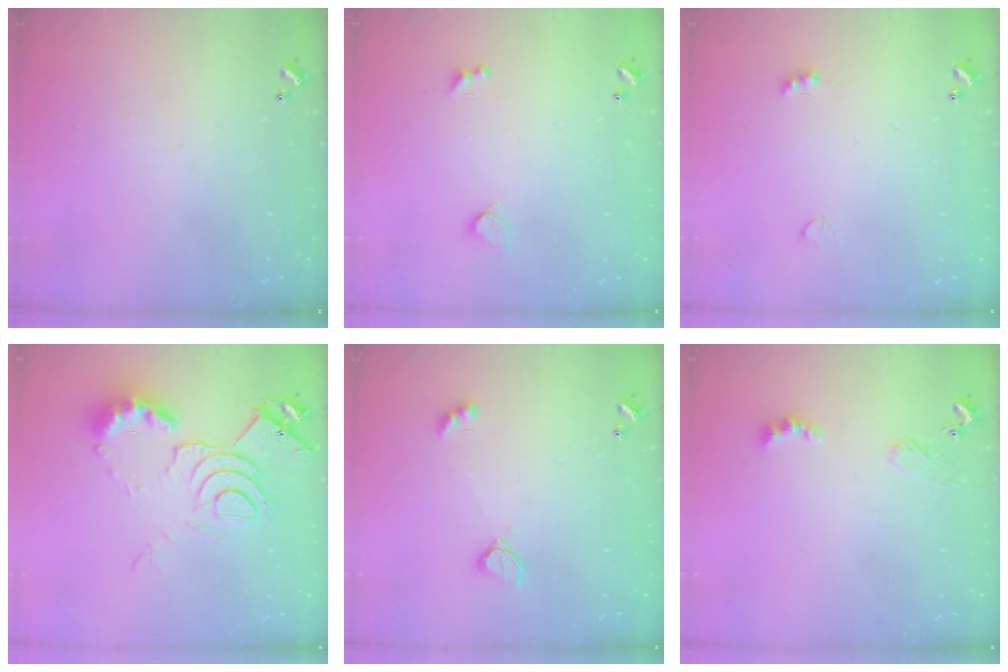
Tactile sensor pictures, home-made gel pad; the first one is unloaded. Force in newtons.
{"total": 2.1, "press": 1.8, "slide": 1.2}
{"total": 3.8, "press": 3.7, "slide": 0.6}
{"total": 12.1, "press": 12.0, "slide": 1.6}
{"total": 2.8, "press": 2.7, "slide": 0.6}
{"total": 2.4, "press": 2.3, "slide": 0.5}